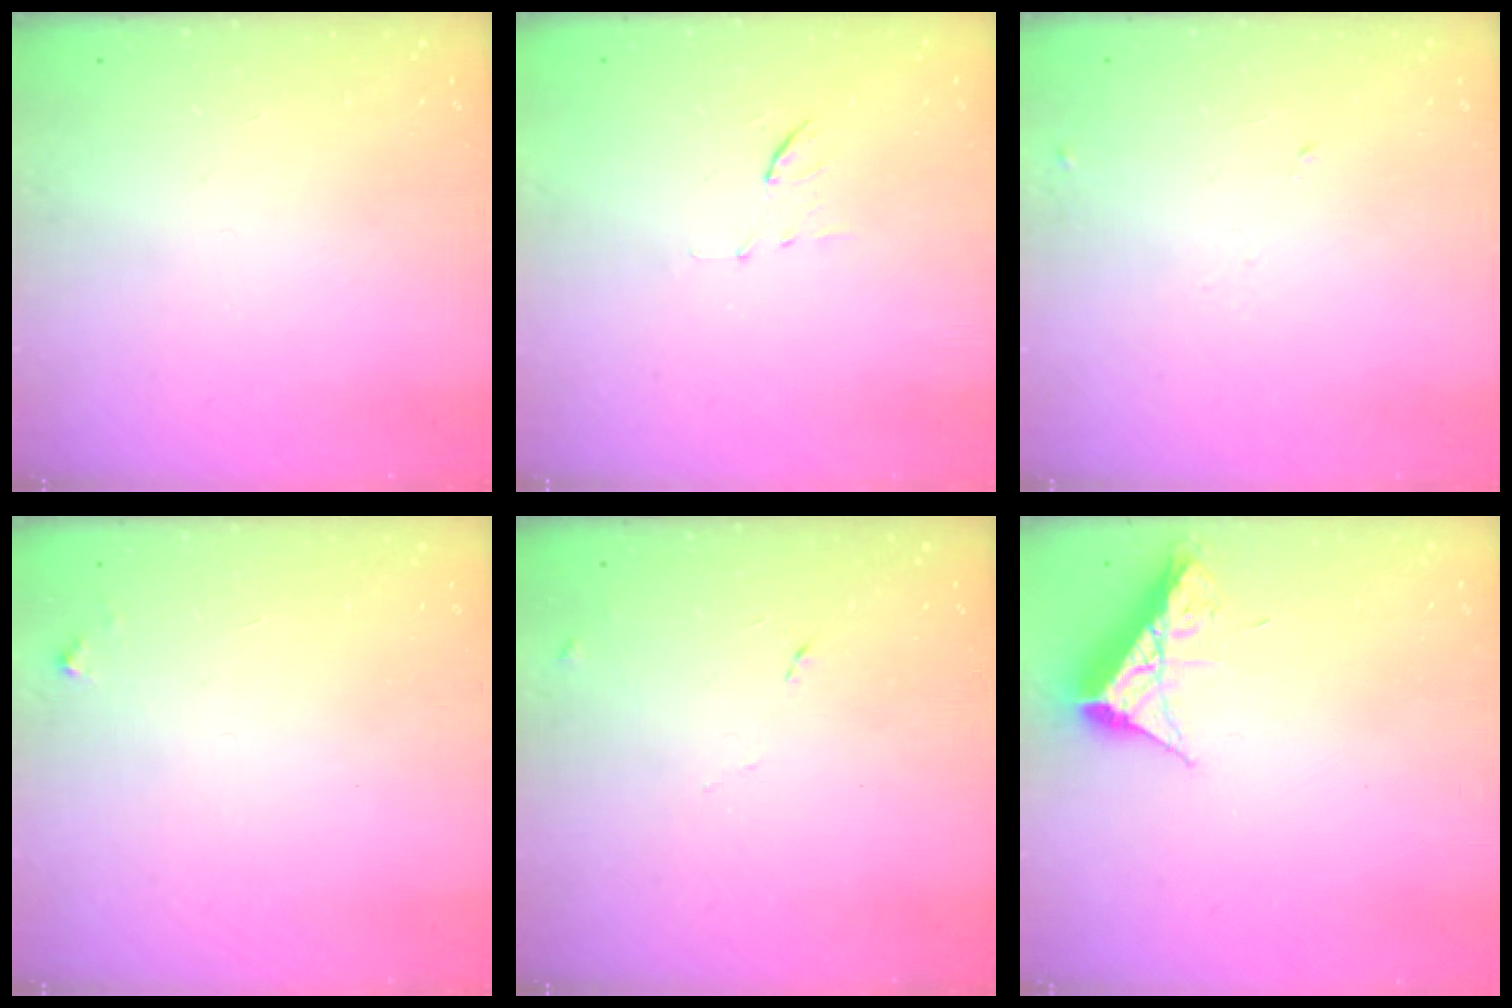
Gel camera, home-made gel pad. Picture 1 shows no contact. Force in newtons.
{"total": 6.2, "press": 6.0, "slide": 1.8}
{"total": 4.3, "press": 4.3, "slide": 0.7}
{"total": 3.1, "press": 3.1, "slide": 0.1}
{"total": 4.7, "press": 4.7, "slide": 0.6}
{"total": 8.9, "press": 8.9, "slide": 0.4}